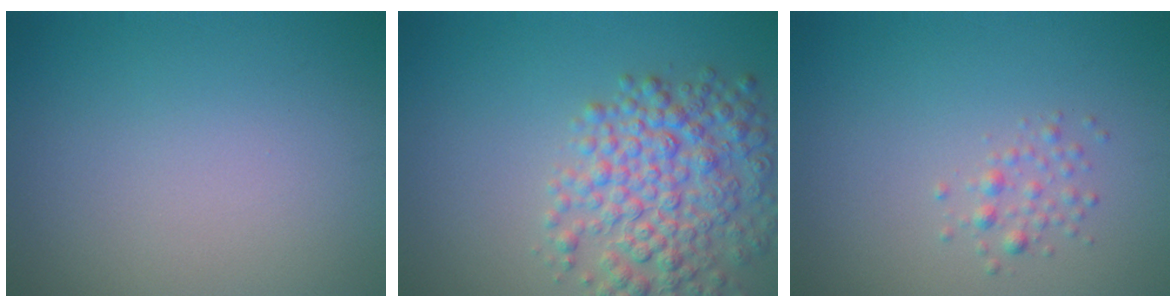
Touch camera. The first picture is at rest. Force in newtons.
{"total": 6.4, "press": 6.4, "slide": 0.2}
{"total": 1.2, "press": 1.2, "slide": 0.1}